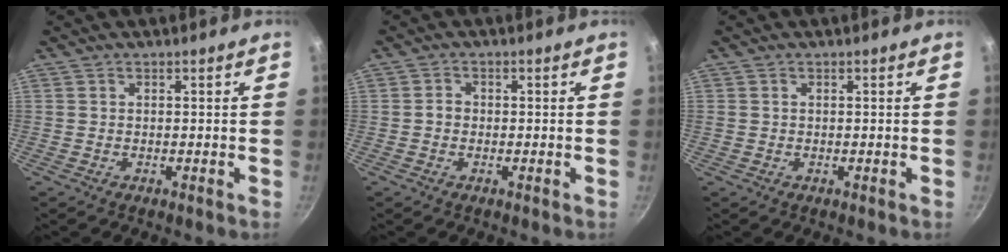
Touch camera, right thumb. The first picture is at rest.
{"total": 1.7, "force": [-0.3, 1.4, 0.9], "torque": [-0.010, 0.010, -0.007]}
{"total": 0.0}